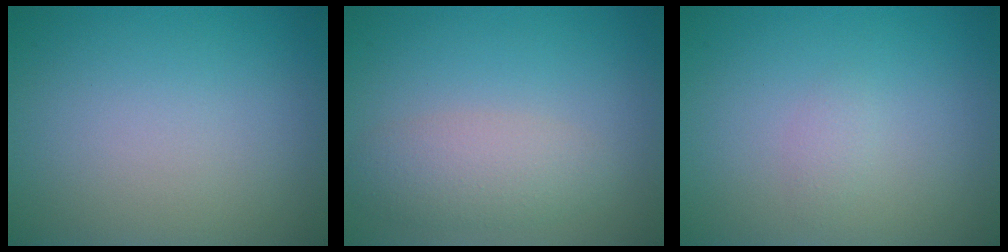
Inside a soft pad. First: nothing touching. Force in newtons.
{"total": 3.1, "press": 3.1, "slide": 0.1}
{"total": 0.8, "press": 0.8, "slide": 0.1}